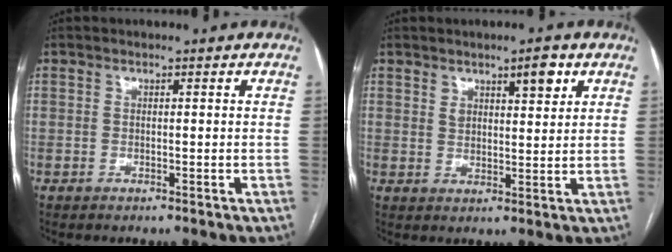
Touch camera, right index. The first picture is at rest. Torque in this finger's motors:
{"motor_torque": [0.10, 0.12, 0.03, 0.01]}